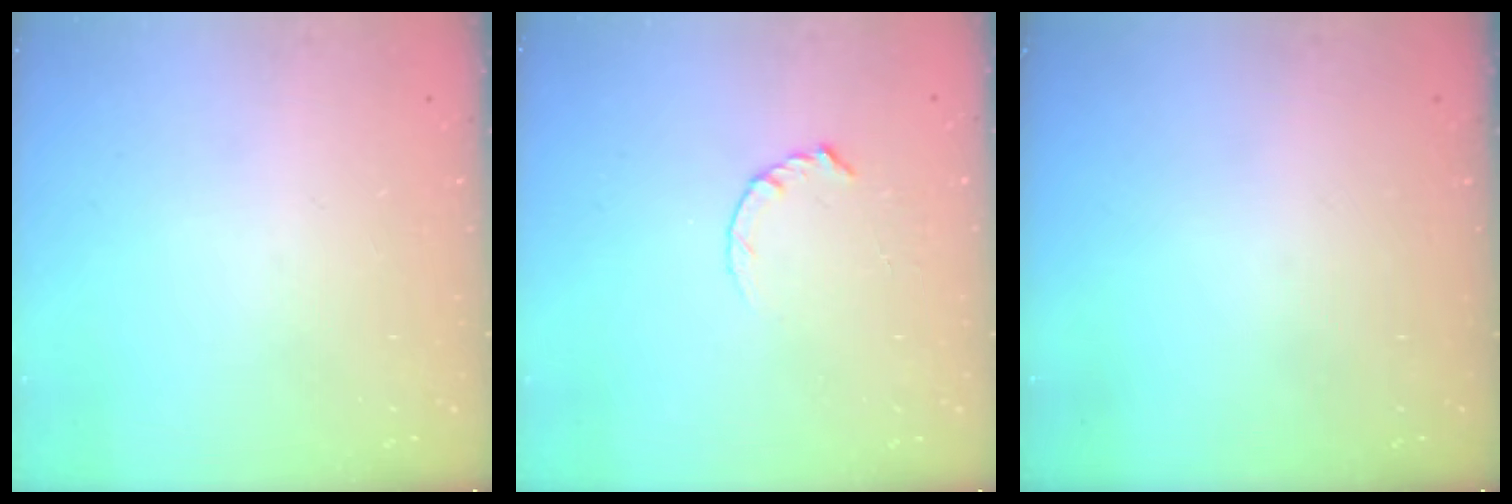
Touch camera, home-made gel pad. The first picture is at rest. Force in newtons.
{"total": 2.8, "press": 2.8, "slide": 0.4}
{"total": 0.0}